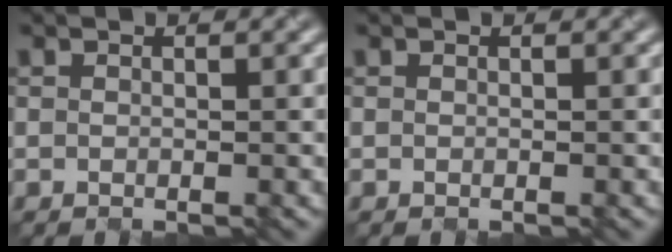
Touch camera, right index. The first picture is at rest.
{"total": 0.0}